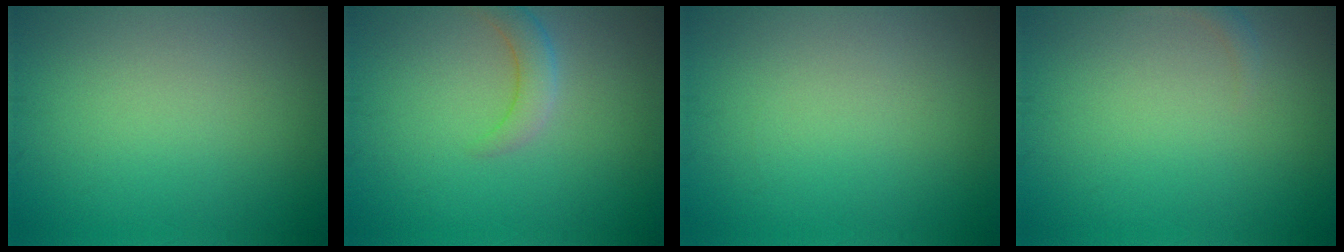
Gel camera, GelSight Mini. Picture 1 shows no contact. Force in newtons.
{"total": 2.3, "press": 2.2, "slide": 0.1}
{"total": 0.0}
{"total": 0.8, "press": 0.8, "slide": 0.1}